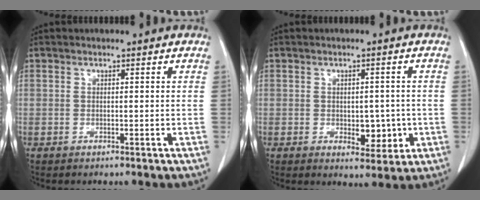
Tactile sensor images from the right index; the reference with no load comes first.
{"total": 4.8, "force": [-0.8, 2.8, 3.9], "torque": [-0.036, 0.002, 0.001]}